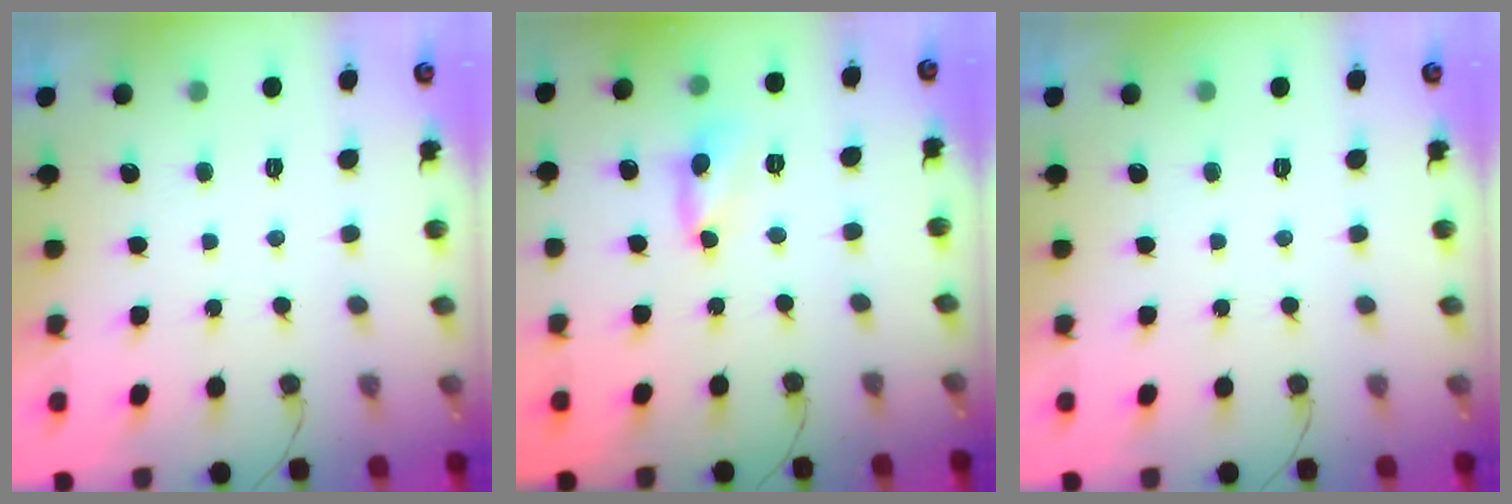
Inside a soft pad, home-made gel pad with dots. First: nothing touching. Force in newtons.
{"total": 3.3, "press": 3.3, "slide": 0.3}
{"total": 0.0}